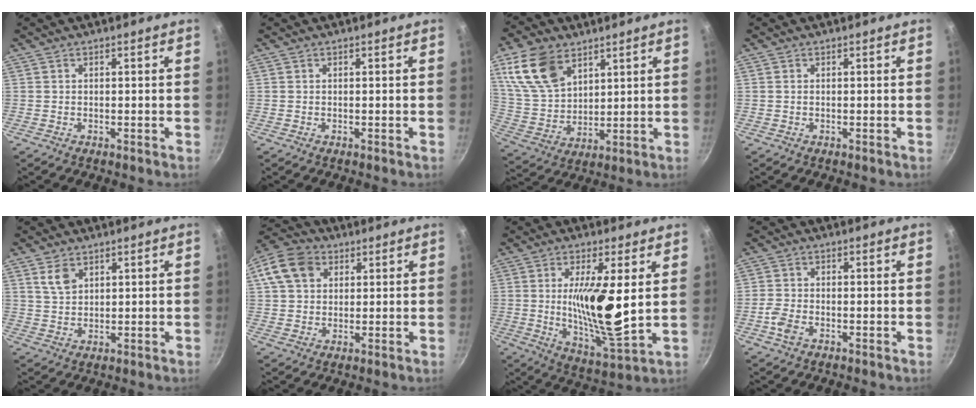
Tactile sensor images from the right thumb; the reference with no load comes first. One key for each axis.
{"total": 0.0}
{"total": 14.4, "fx": 7.5, "fy": 8.8, "fz": 8.5, "tx": -0.147, "ty": -0.025, "tz": 0.160}
{"total": 0.0}
{"total": 4.3, "fx": 2.3, "fy": 2.7, "fz": 2.5, "tx": -0.036, "ty": -0.007, "tz": 0.049}
{"total": 9.5, "fx": 3.3, "fy": 7.5, "fz": 4.8, "tx": -0.068, "ty": 0.008, "tz": 0.047}
{"total": 15.2, "fx": 2.2, "fy": 4.0, "fz": 14.5, "tx": -0.253, "ty": -0.041, "tz": 0.040}
{"total": 3.6, "fx": -1.6, "fy": 2.0, "fz": 2.5, "tx": -0.058, "ty": 0.010, "tz": -0.037}